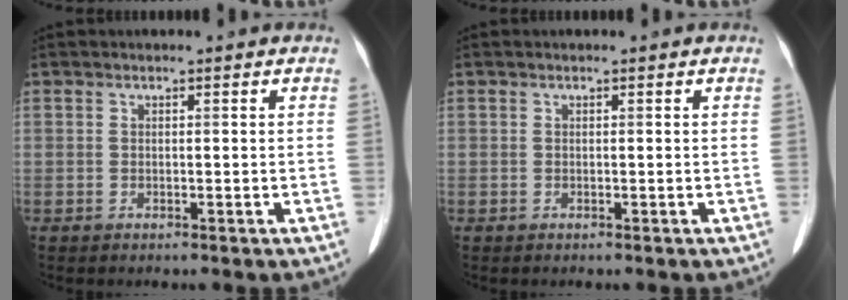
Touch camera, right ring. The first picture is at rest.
{"total": 0.0}